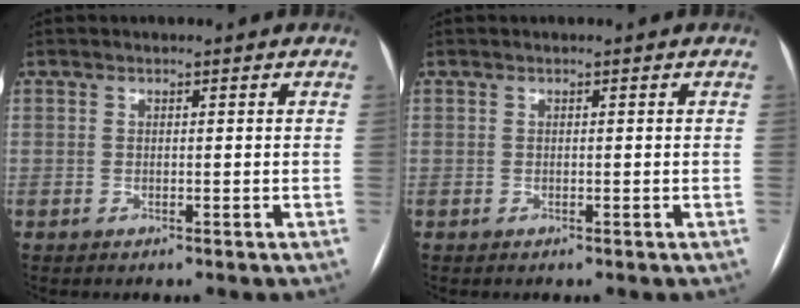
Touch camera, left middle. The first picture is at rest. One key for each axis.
{"total": 0.0}